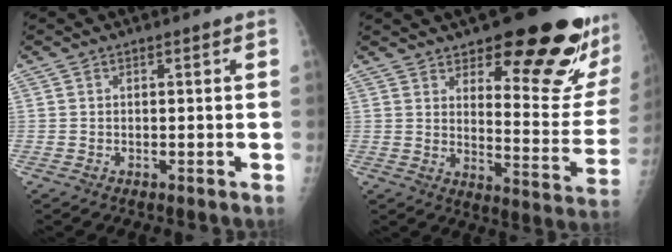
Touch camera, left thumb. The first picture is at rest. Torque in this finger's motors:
{"motor_torque": [0.46, 0.58, 0.97, -1.21, 0.13]}